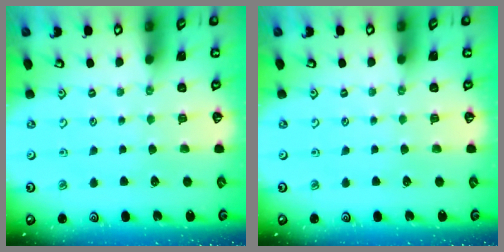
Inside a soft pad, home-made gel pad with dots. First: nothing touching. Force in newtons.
{"total": 0.0}